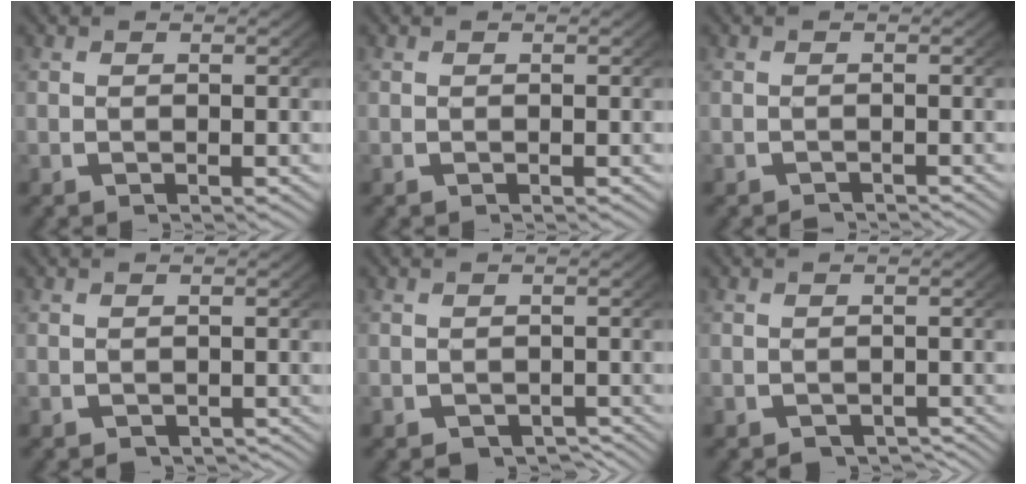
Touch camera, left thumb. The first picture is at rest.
{"total": 0.0}
{"total": 1.4, "force": [-1.4, 0.3, 0.1], "torque": [0.003, -0.007, -0.021]}
{"total": 1.4, "force": [-1.1, 0.8, 0.3], "torque": [0.003, -0.007, -0.014]}
{"total": 3.1, "force": [-2.3, 1.7, 1.2], "torque": [-0.010, -0.018, -0.029]}
{"total": 2.6, "force": [-2.1, 1.2, 0.8], "torque": [0.000, -0.013, -0.028]}